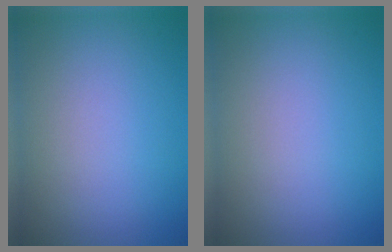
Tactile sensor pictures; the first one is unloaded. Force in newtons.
{"total": 0.0}